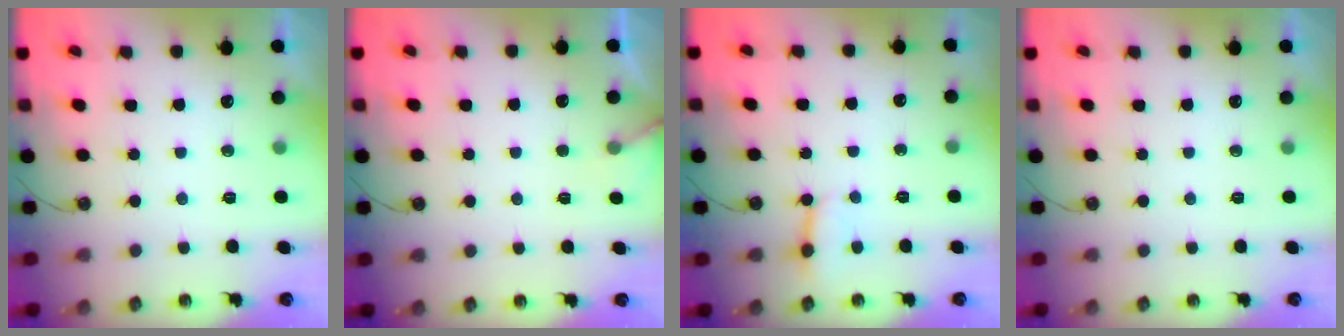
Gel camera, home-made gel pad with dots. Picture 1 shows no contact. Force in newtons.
{"total": 5.1, "press": 5.1, "slide": 0.3}
{"total": 4.8, "press": 4.8, "slide": 0.5}
{"total": 0.0}